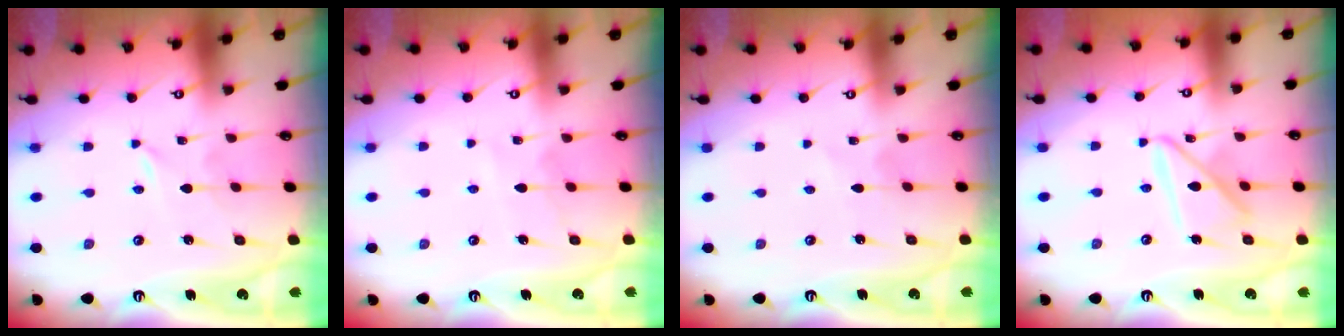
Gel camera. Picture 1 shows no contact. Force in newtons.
{"total": 5.3, "press": 5.3, "slide": 0.4}
{"total": 2.6, "press": 2.6, "slide": 0.3}
{"total": 12.4, "press": 12.4, "slide": 1.1}